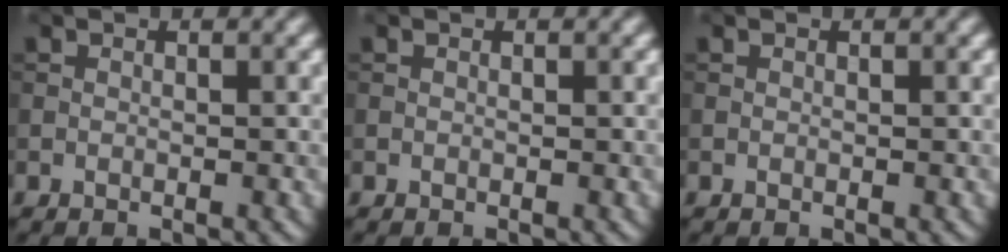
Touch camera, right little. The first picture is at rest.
{"total": 0.0}
{"total": 0.0}